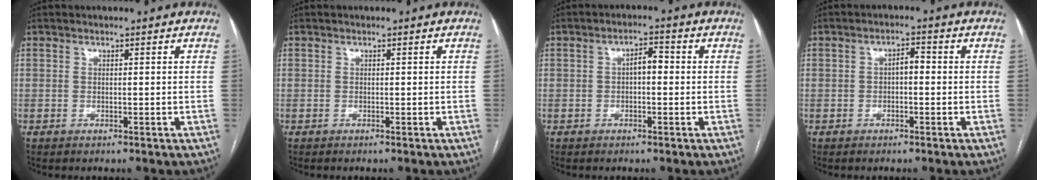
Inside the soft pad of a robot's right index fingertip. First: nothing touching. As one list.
[{"total": 0.0}, {"total": 3.0, "force": [-0.1, 1.3, 2.7], "torque": [-0.040, 0.015, -0.004]}, {"total": 2.3, "force": [-0.2, 1.0, 2.0], "torque": [-0.030, 0.010, -0.006]}]